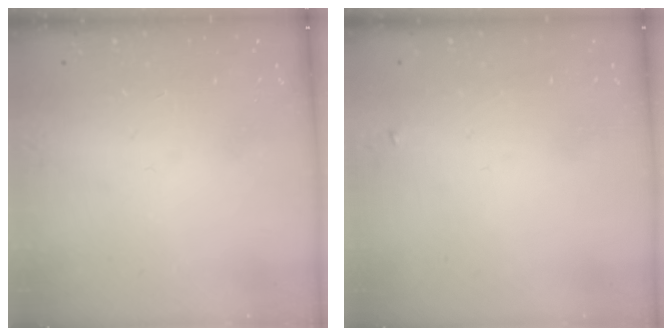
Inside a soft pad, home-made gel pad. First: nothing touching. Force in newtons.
{"total": 2.3, "press": 2.3, "slide": 0.2}